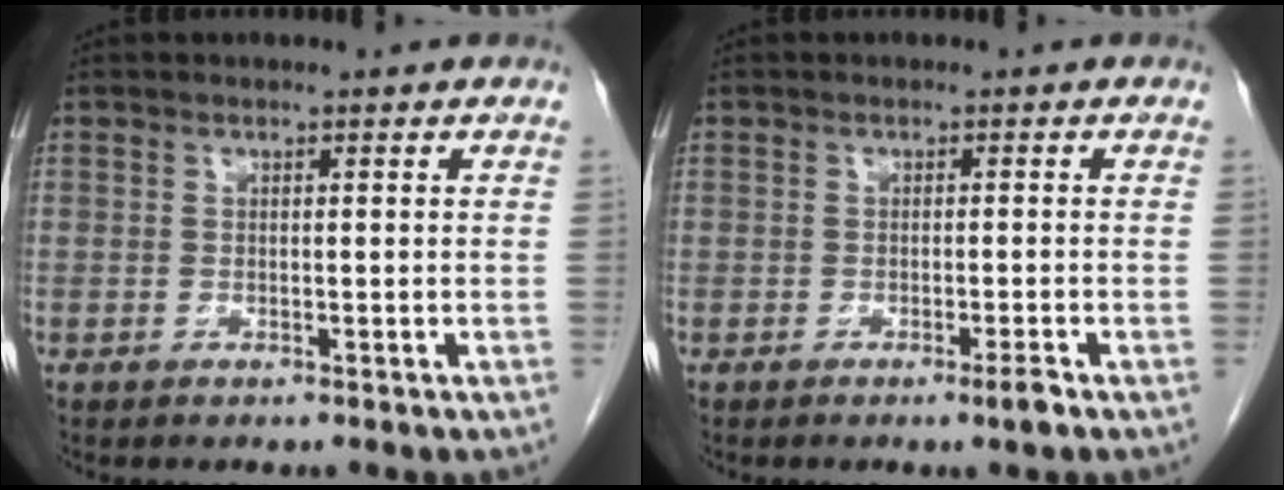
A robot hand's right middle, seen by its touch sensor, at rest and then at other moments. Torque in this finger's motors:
{"motor_torque": [0.38, 0.20, -0.03, 0.02]}